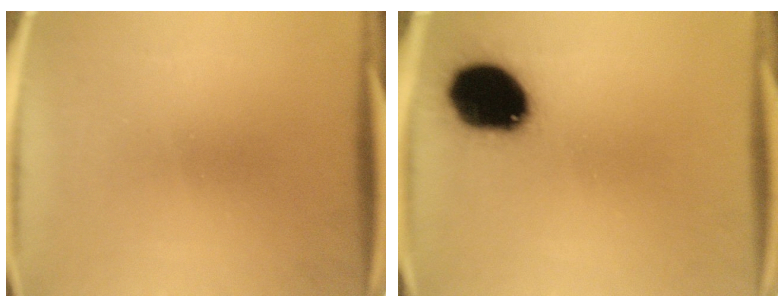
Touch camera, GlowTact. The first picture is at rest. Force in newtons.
{"total": 18.6}